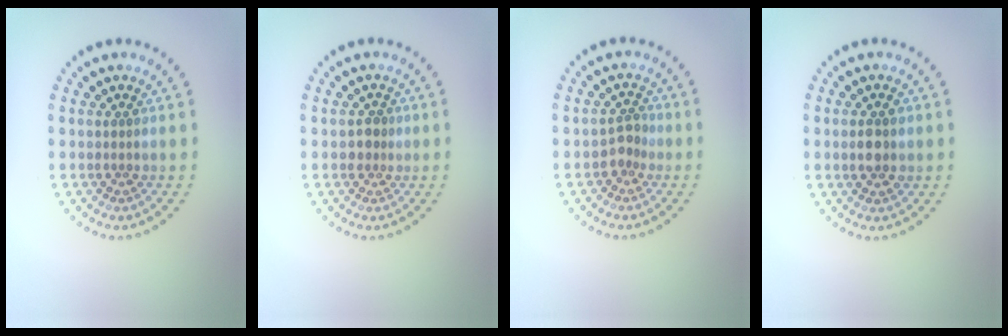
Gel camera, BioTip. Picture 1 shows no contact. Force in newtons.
{"total": 1.5, "press": 1.3, "slide": 0.7}
{"total": 1.7, "press": 1.4, "slide": 1.0}
{"total": 2.6, "press": 2.5, "slide": 0.3}